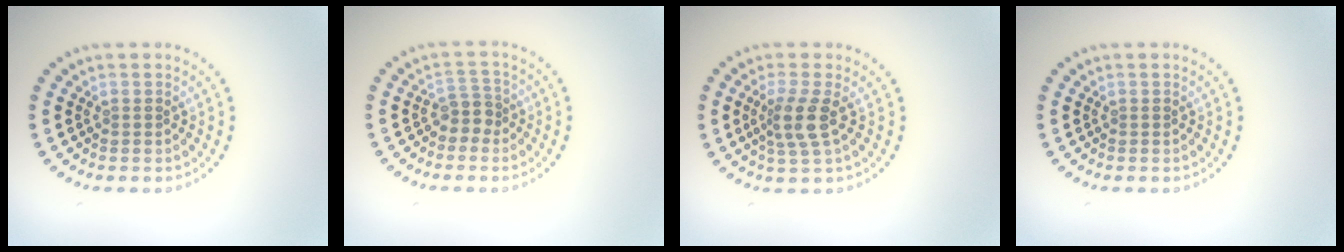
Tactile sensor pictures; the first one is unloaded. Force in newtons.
{"total": 2.0, "press": 1.5, "slide": 1.4}
{"total": 2.8, "press": 2.3, "slide": 1.7}
{"total": 0.0}